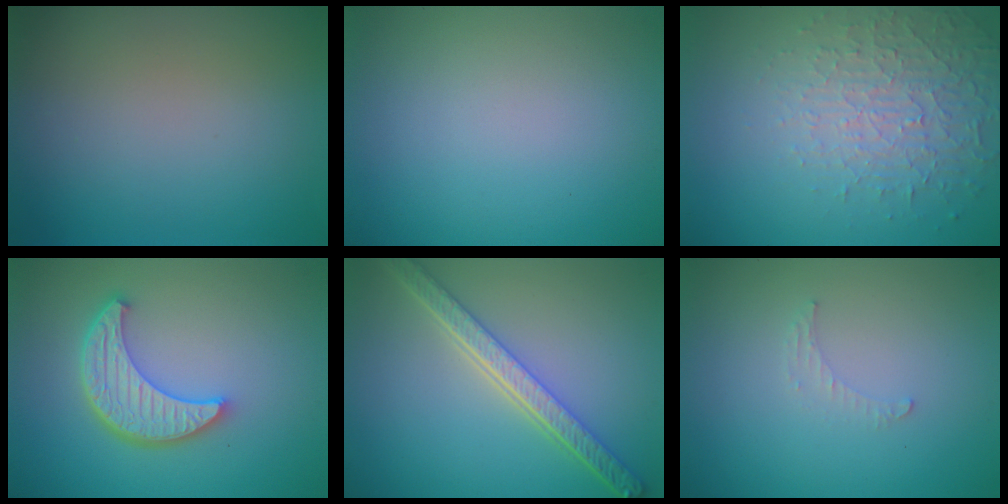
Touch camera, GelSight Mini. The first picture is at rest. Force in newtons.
{"total": 0.0}
{"total": 4.7, "press": 3.2, "slide": 3.4}
{"total": 5.5, "press": 4.2, "slide": 3.6}
{"total": 5.3, "press": 4.2, "slide": 3.4}
{"total": 0.8, "press": 0.8, "slide": 0.3}